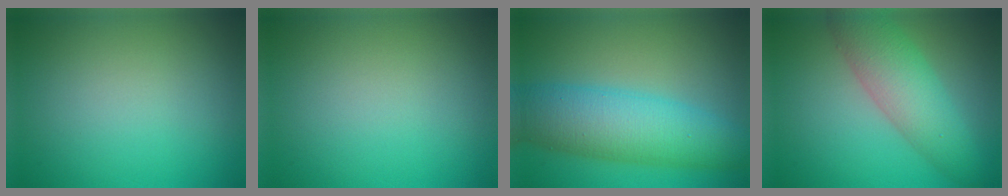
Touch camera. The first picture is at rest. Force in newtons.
{"total": 0.0}
{"total": 8.1, "press": 8.1, "slide": 0.1}
{"total": 6.0, "press": 6.0, "slide": 0.2}